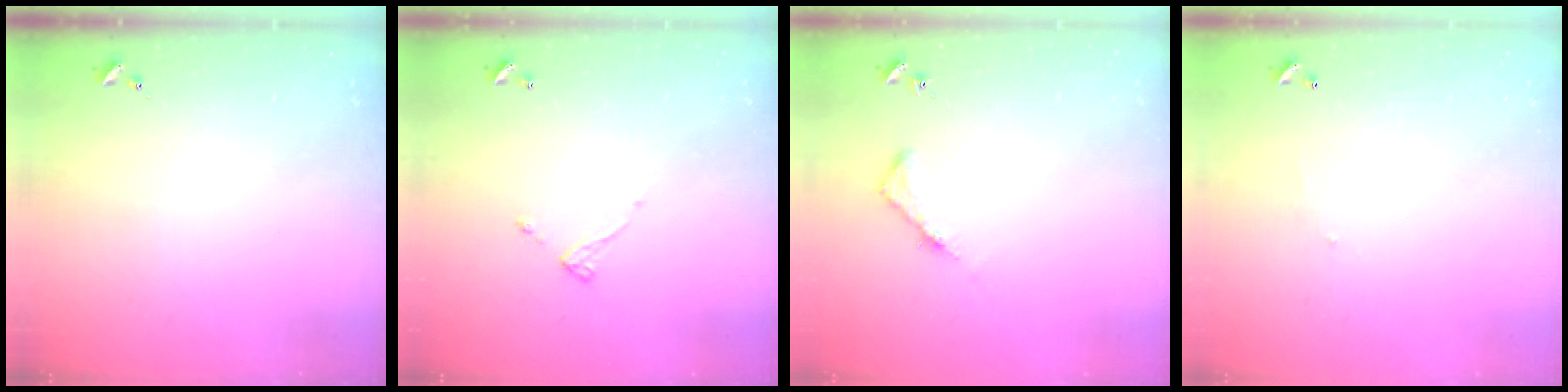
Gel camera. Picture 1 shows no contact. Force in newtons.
{"total": 4.5, "press": 4.5, "slide": 0.5}
{"total": 4.3, "press": 4.3, "slide": 0.4}
{"total": 3.8, "press": 3.8, "slide": 0.1}